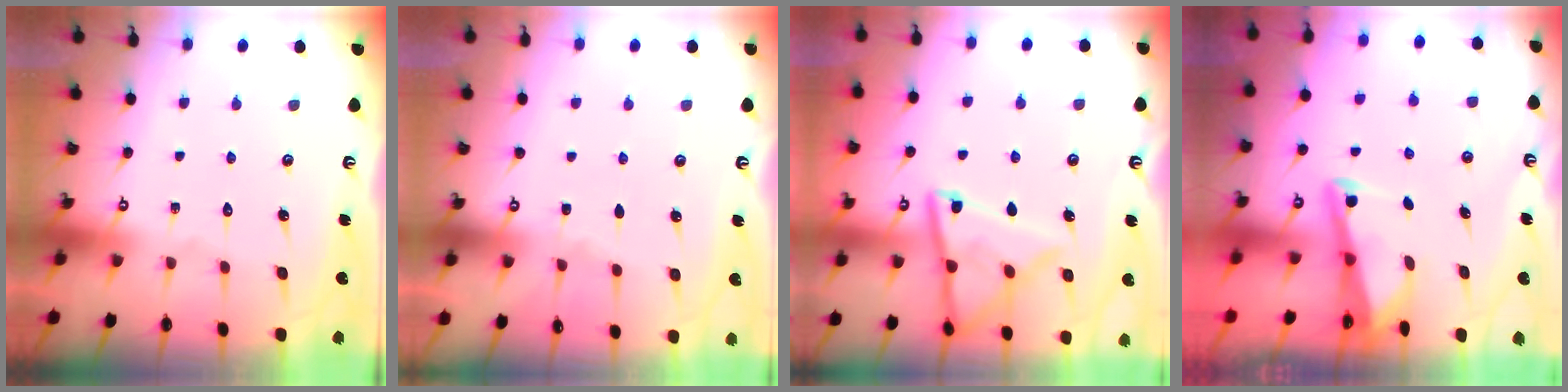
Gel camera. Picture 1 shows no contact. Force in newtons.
{"total": 0.7, "press": 0.7, "slide": 0.2}
{"total": 14.1, "press": 14.1, "slide": 1.3}
{"total": 2.9, "press": 2.9, "slide": 0.4}